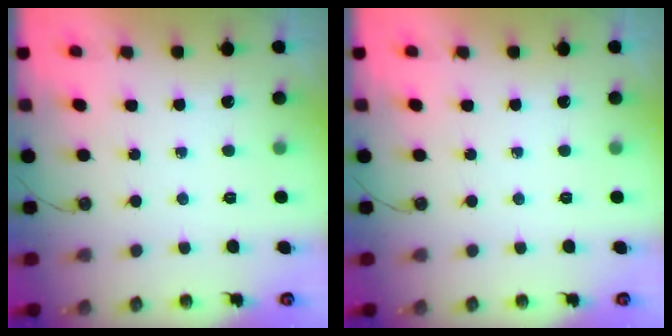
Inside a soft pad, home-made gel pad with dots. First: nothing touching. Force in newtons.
{"total": 0.0}